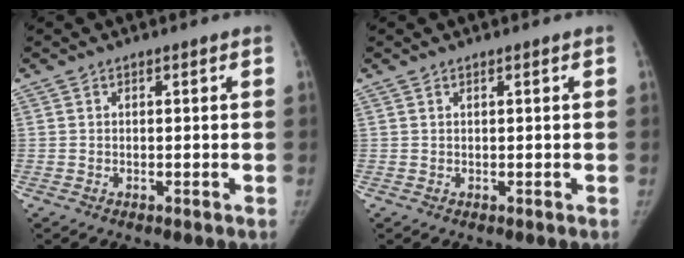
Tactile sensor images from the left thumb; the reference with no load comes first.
{"total": 0.0}